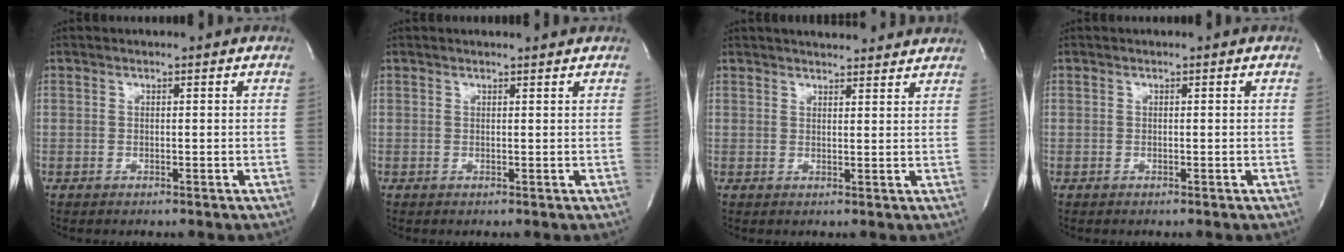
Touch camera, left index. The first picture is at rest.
{"total": 1.6, "force": [1.6, 0.0, 0.2], "torque": [-0.008, -0.002, 0.018]}
{"total": 9.5, "force": [8.8, 1.7, 3.1], "torque": [-0.039, 0.012, 0.101]}
{"total": 0.0}